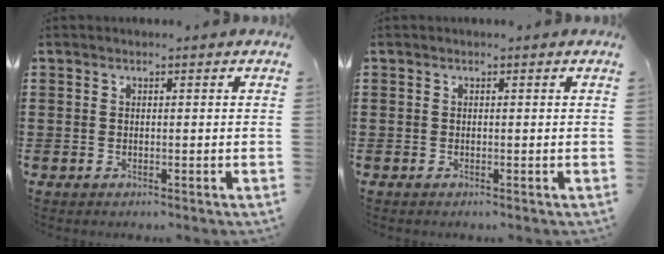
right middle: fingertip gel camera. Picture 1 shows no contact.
{"total": 0.0}